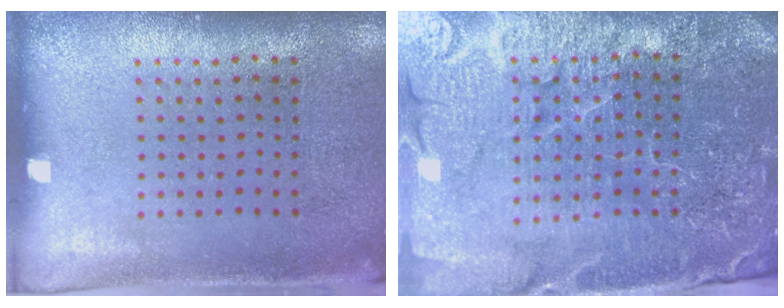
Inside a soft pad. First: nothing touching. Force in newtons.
{"total": 5.5, "press": 5.1, "slide": 2.1}